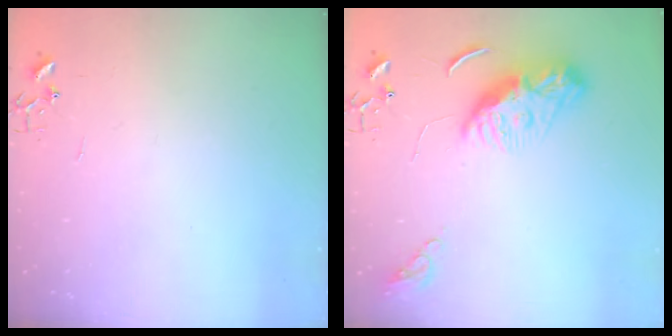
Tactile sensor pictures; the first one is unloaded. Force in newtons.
{"total": 9.9, "press": 9.8, "slide": 1.1}